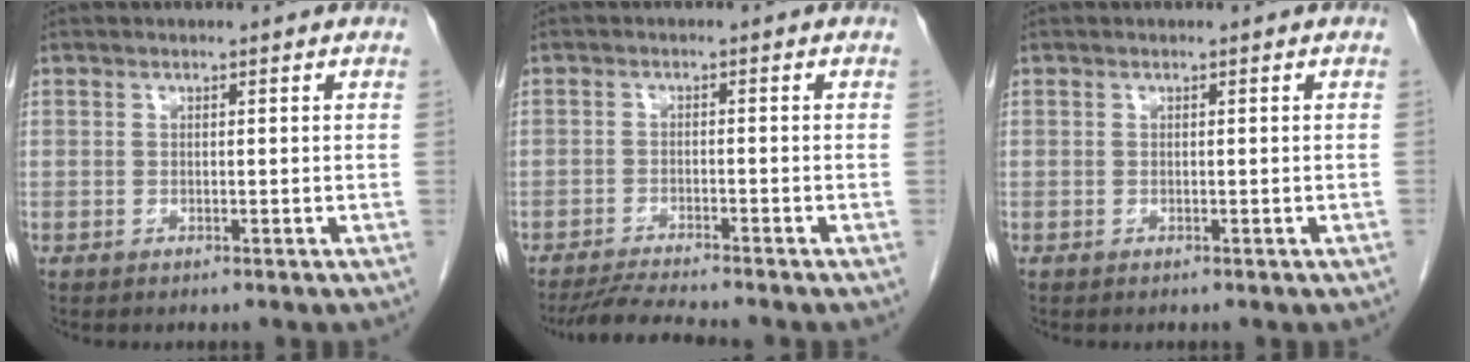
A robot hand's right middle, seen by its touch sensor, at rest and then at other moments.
{"total": 5.0, "force": [-4.6, -0.8, 1.7], "torque": [-0.035, -0.025, -0.083]}
{"total": 0.0}